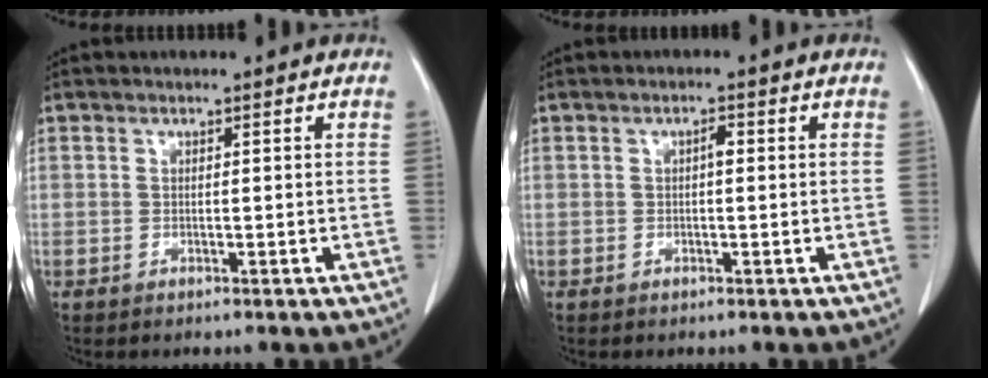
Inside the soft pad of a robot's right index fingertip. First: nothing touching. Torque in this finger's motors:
{"motor_torque": [0.17, 0.08, 0.08, 0.03]}